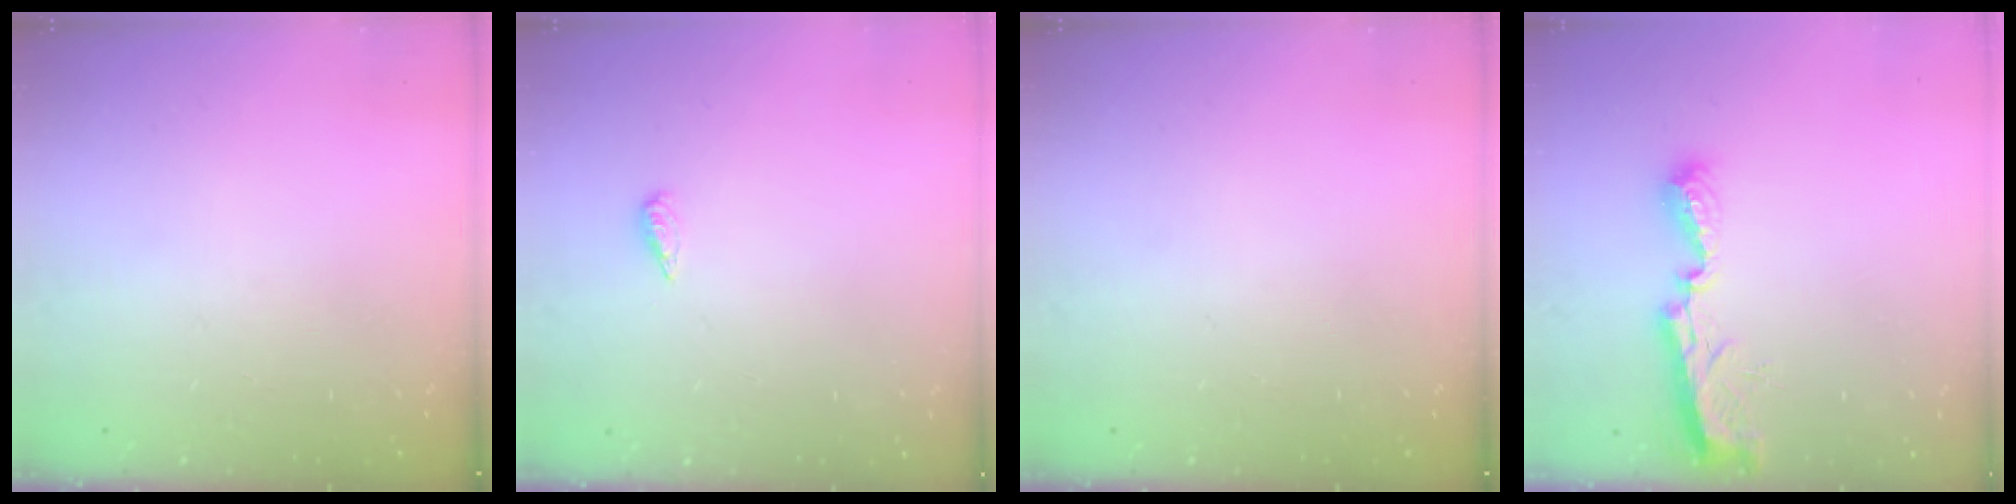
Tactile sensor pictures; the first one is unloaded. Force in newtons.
{"total": 2.2, "press": 2.2, "slide": 0.4}
{"total": 0.0}
{"total": 7.8, "press": 7.8, "slide": 0.6}